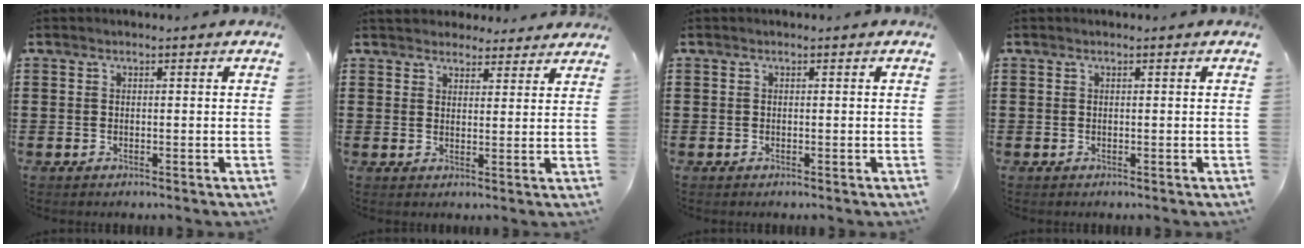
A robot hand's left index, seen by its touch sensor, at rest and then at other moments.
{"total": 3.7, "force": [3.5, 1.1, 0.1], "torque": [-0.005, -0.010, 0.066]}
{"total": 0.0}
{"total": 0.0}